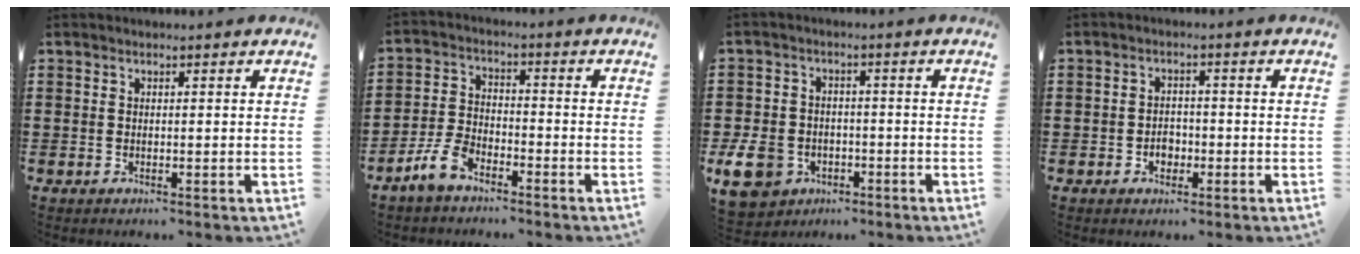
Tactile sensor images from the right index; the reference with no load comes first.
{"total": 5.3, "force": [-3.9, 2.1, 2.8], "torque": [-0.082, 0.004, -0.085]}
{"total": 7.7, "force": [-3.5, 5.9, 3.6], "torque": [-0.115, 0.012, -0.072]}
{"total": 2.6, "force": [-1.0, 2.0, 1.4], "torque": [-0.020, 0.000, -0.023]}